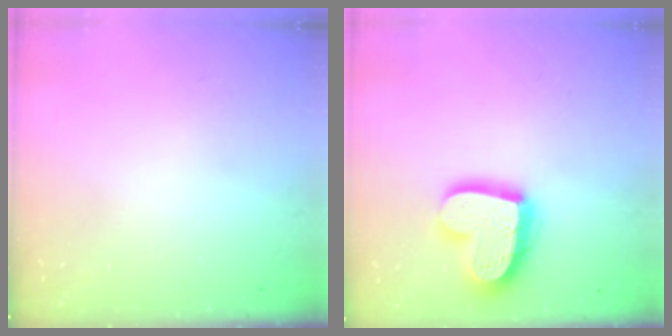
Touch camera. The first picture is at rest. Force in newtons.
{"total": 17.2, "press": 17.2, "slide": 1.4}